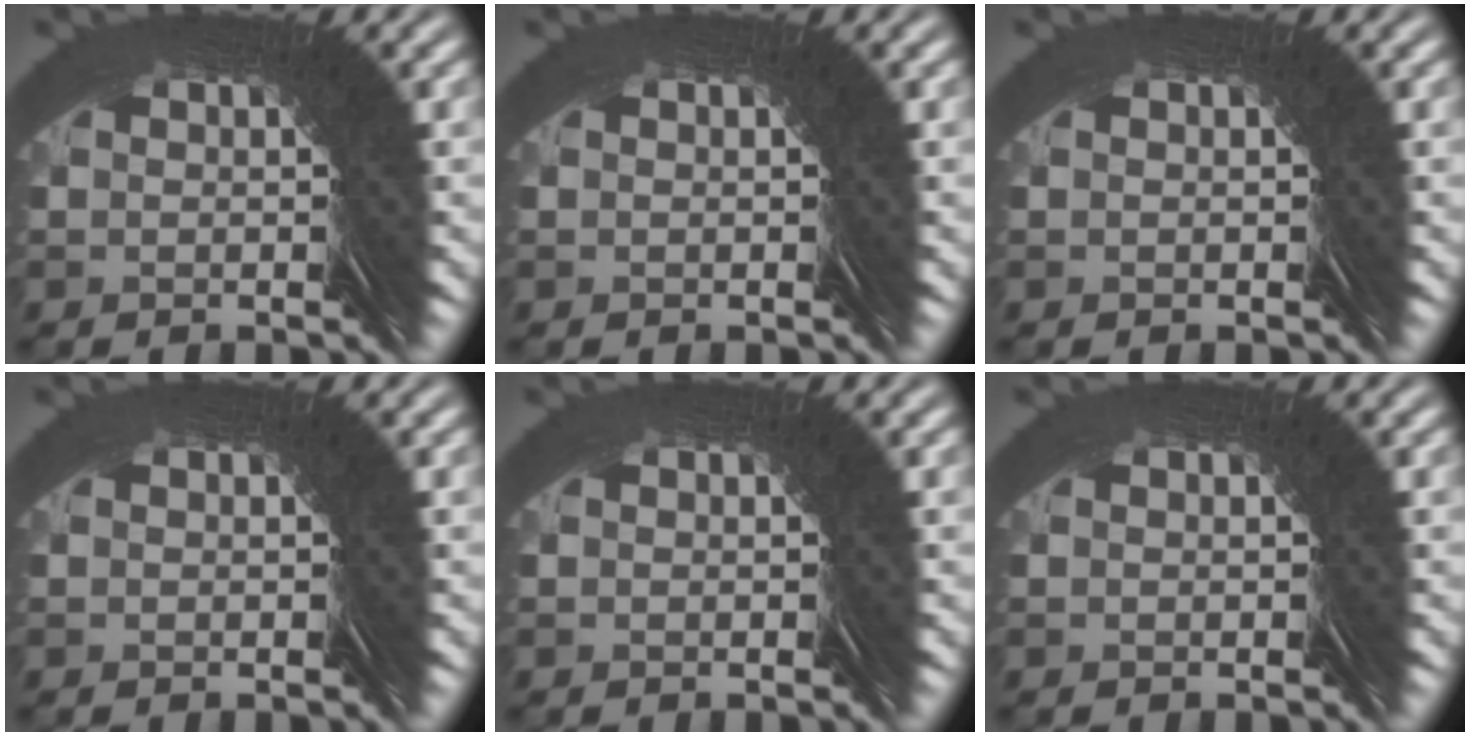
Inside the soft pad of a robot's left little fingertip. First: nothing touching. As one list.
[{"total": 0.0}, {"total": 0.0}, {"total": 0.0}, {"total": 0.0}, {"total": 0.0}]